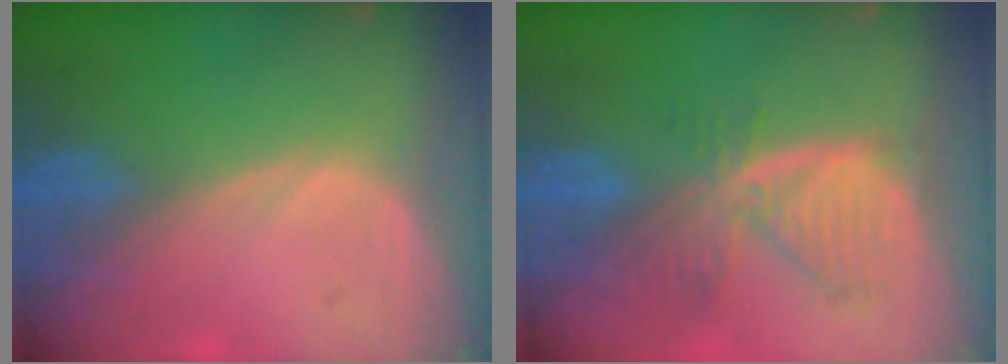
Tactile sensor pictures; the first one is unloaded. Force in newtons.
{"total": 7.6, "press": 6.8, "slide": 3.5}